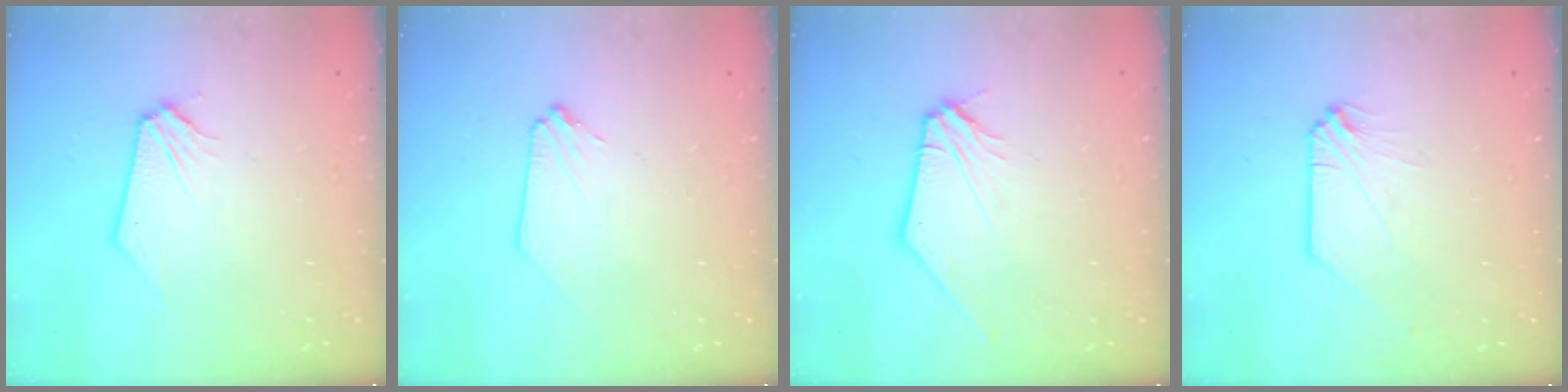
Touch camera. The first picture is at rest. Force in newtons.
{"total": 0.0}
{"total": 2.4, "press": 2.3, "slide": 0.4}
{"total": 0.0}